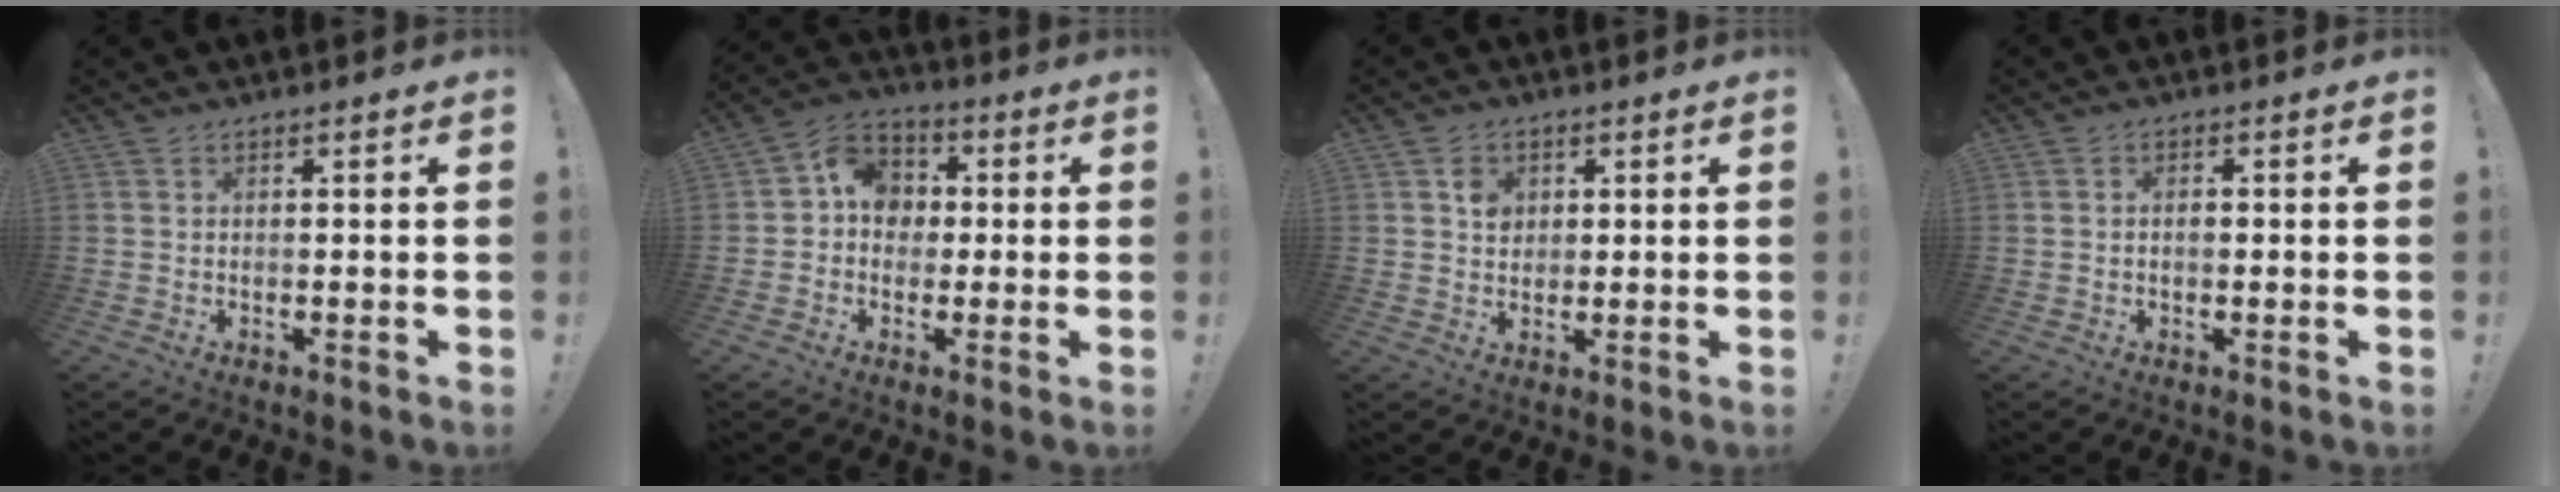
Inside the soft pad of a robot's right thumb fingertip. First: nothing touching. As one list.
[{"total": 10.0, "force": [0.4, 9.0, 4.4], "torque": [-0.056, 0.015, 0.013]}, {"total": 4.3, "force": [1.4, 3.7, 1.7], "torque": [-0.013, -0.006, 0.022]}, {"total": 1.1, "force": [-0.3, 0.8, 0.7], "torque": [-0.008, 0.004, -0.006]}]